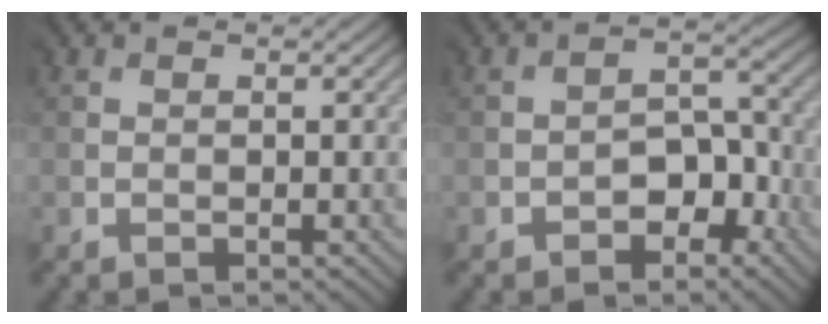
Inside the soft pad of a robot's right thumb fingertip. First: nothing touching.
{"total": 4.2, "force": [-2.8, 2.5, 1.8], "torque": [-0.018, 0.008, -0.045]}